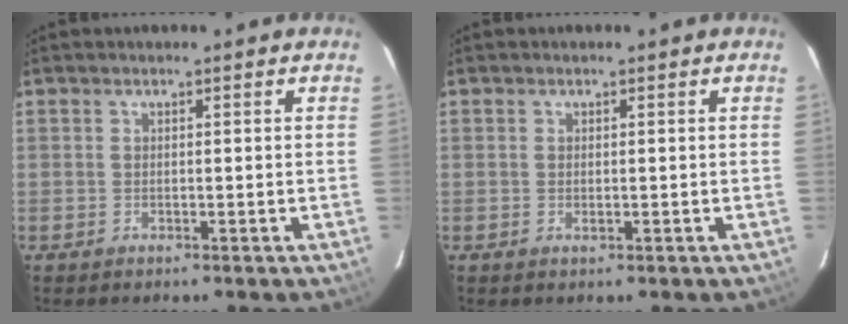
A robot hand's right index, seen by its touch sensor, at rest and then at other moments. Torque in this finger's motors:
{"motor_torque": [0.09, 0.06, 0.05, 0.00]}